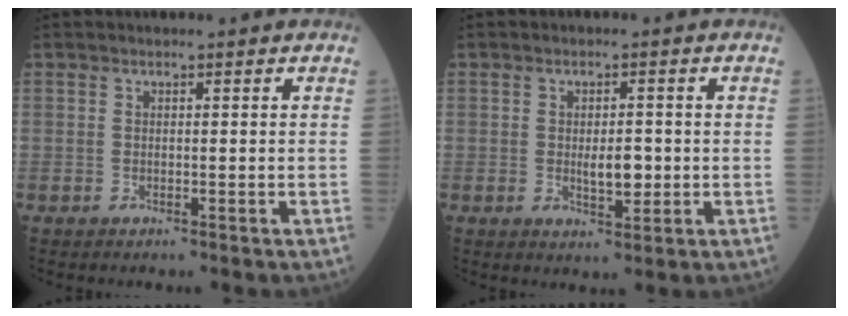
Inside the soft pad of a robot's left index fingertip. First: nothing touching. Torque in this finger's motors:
{"motor_torque": [0.84, -0.26, 0.10, 0.07]}